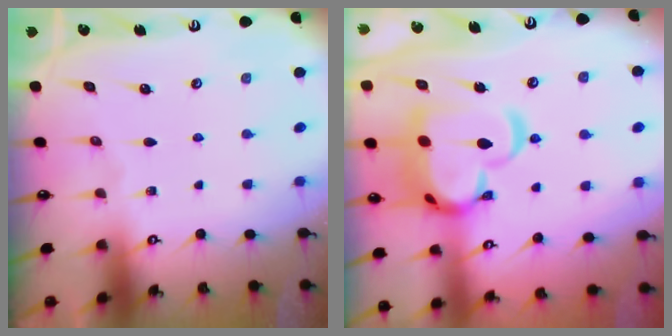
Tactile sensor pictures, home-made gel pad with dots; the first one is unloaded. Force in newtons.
{"total": 11.4, "press": 11.3, "slide": 1.7}